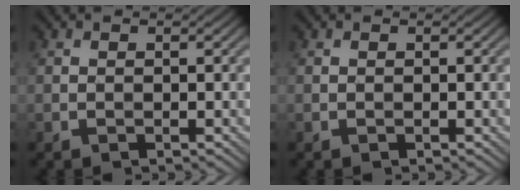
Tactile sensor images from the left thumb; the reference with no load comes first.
{"total": 0.0}